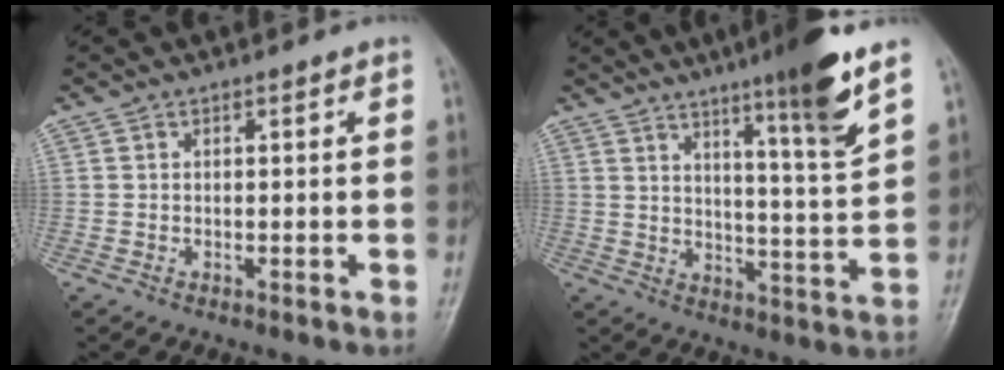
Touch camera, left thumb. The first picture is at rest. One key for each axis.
{"total": 12.6, "fx": 7.8, "fy": 0.3, "fz": 9.9, "tx": -0.148, "ty": -0.049, "tz": 0.120}